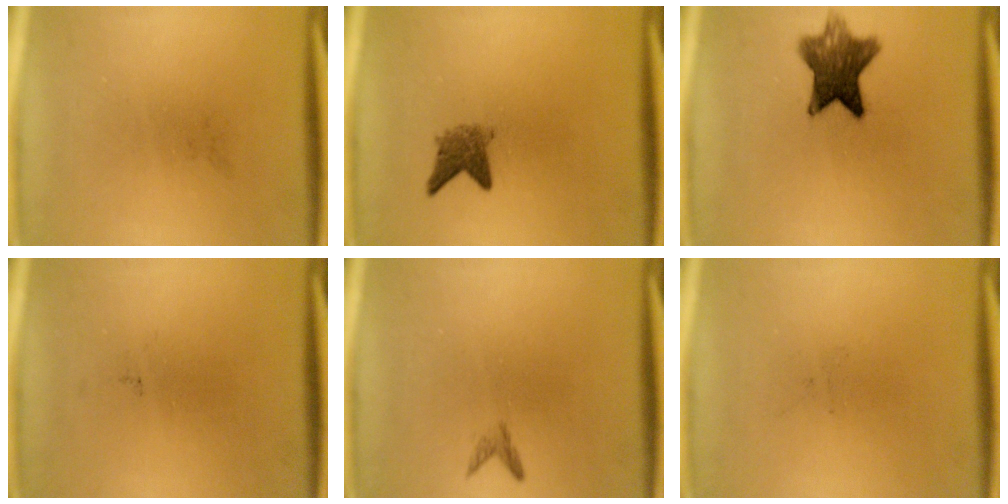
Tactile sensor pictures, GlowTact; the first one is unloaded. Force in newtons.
{"total": 3.0}
{"total": 9.1}
{"total": 0.0}
{"total": 0.8}
{"total": 0.0}